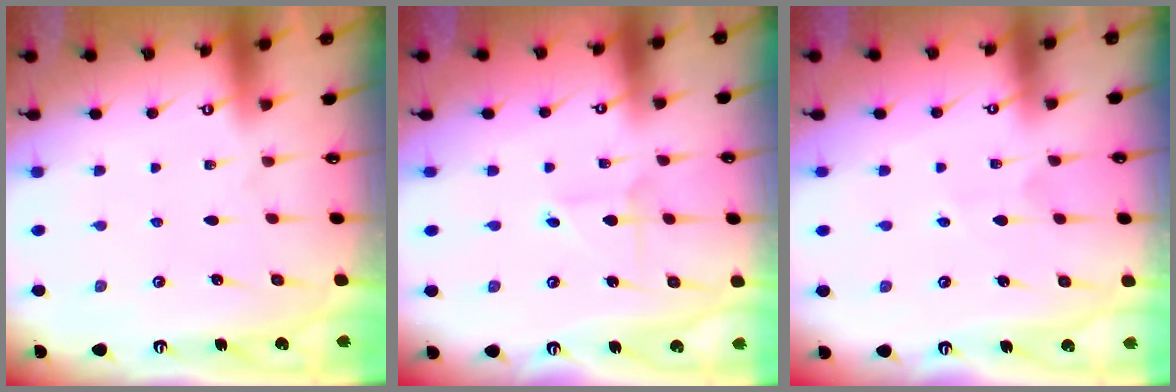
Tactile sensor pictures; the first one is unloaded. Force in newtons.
{"total": 2.5, "press": 2.4, "slide": 0.2}
{"total": 3.5, "press": 3.5, "slide": 0.4}